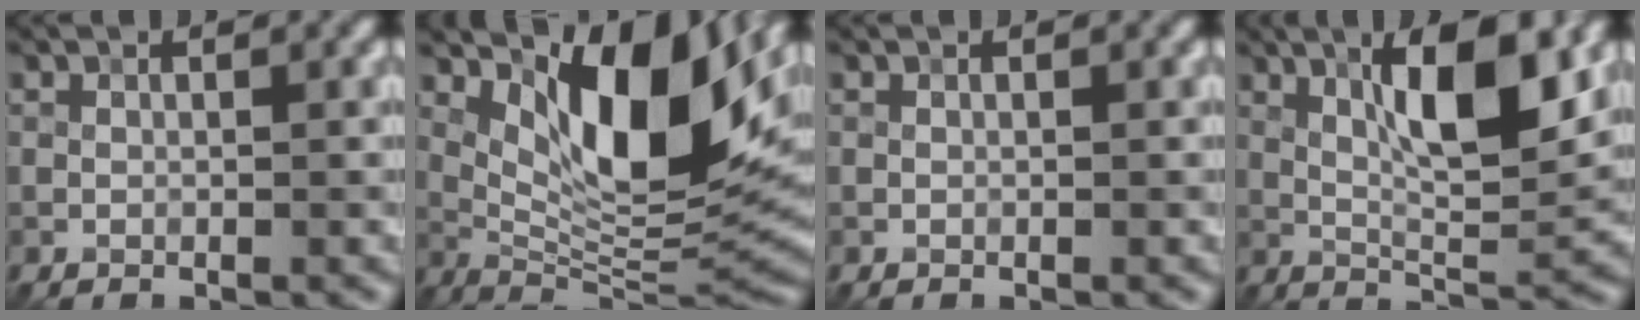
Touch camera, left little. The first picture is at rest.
{"total": 11.9, "force": [4.2, 4.6, 10.2], "torque": [-0.154, -0.009, 0.079]}
{"total": 0.0}
{"total": 8.5, "force": [3.0, 2.0, 7.7], "torque": [-0.123, 0.001, 0.051]}